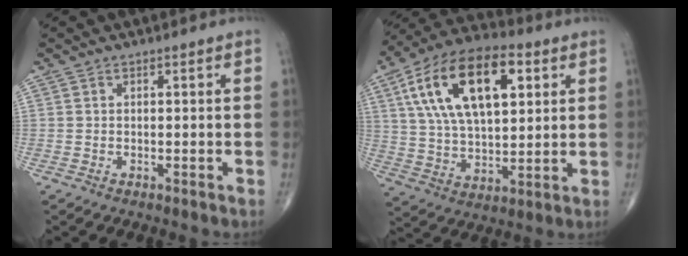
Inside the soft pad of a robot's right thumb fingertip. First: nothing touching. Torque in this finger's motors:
{"motor_torque": [-0.26, 1.37, 1.91, 0.85, 0.24]}